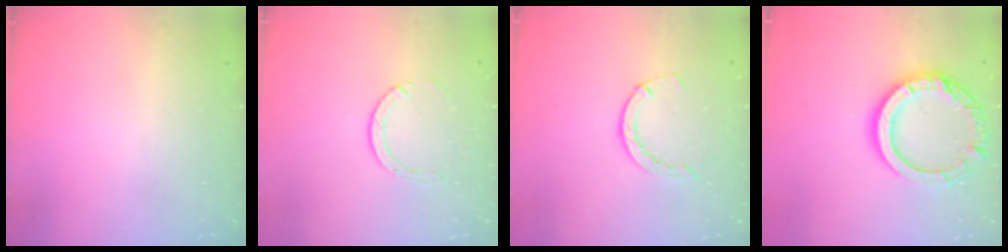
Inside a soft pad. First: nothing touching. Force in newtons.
{"total": 2.9, "press": 2.9, "slide": 0.4}
{"total": 2.4, "press": 2.4, "slide": 0.4}
{"total": 15.6, "press": 15.5, "slide": 1.4}